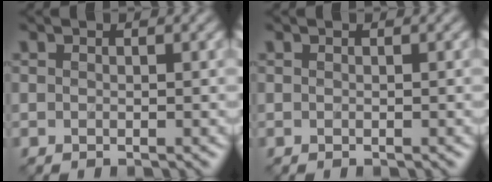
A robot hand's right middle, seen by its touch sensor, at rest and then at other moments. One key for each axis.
{"total": 0.0}